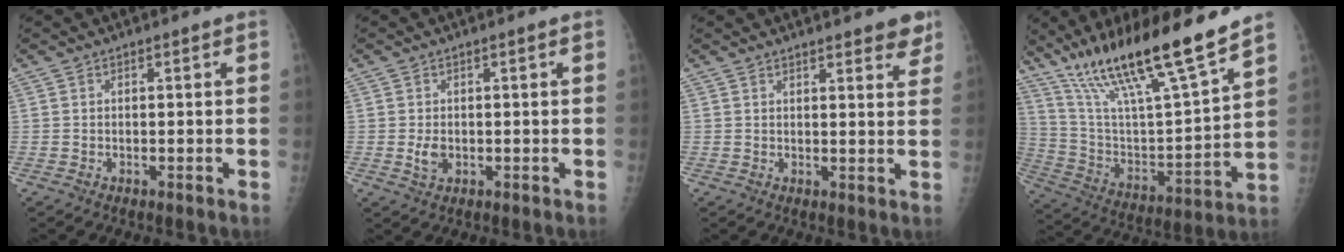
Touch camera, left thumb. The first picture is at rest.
{"total": 2.4, "force": [-0.3, 1.6, 1.8], "torque": [-0.033, -0.002, -0.001]}
{"total": 5.7, "force": [4.4, 1.5, 3.3], "torque": [-0.019, -0.019, 0.051]}
{"total": 22.7, "force": [16.5, 2.3, 15.4], "torque": [-0.251, -0.066, 0.302]}